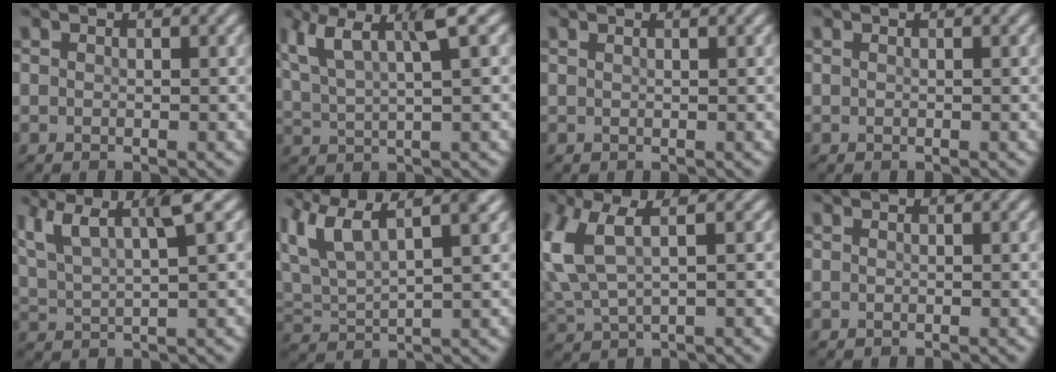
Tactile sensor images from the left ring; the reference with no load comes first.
{"total": 6.3, "force": [3.2, 1.4, 5.2], "torque": [-0.097, 0.013, 0.062]}
{"total": 0.7, "force": [0.5, 0.2, 0.4], "torque": [-0.005, -0.002, 0.004]}
{"total": 0.0}
{"total": 6.0, "force": [3.4, 1.3, 4.7], "torque": [-0.088, 0.015, 0.067]}
{"total": 10.9, "force": [6.4, 4.0, 7.9], "torque": [-0.158, 0.044, 0.096]}
{"total": 6.3, "force": [1.7, 2.8, 5.4], "torque": [-0.146, 0.006, 0.037]}
{"total": 0.0}